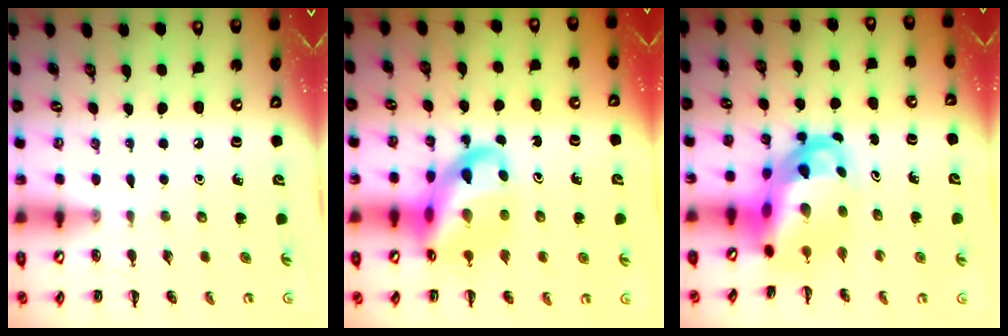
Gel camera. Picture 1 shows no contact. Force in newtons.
{"total": 15.5, "press": 15.0, "slide": 3.8}
{"total": 8.0, "press": 7.7, "slide": 2.0}